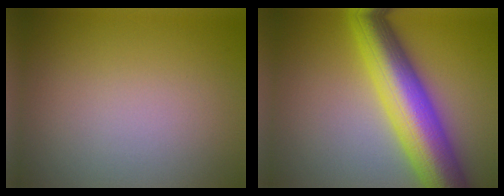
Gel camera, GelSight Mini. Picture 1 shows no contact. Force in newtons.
{"total": 11.1, "press": 11.1, "slide": 0.2}